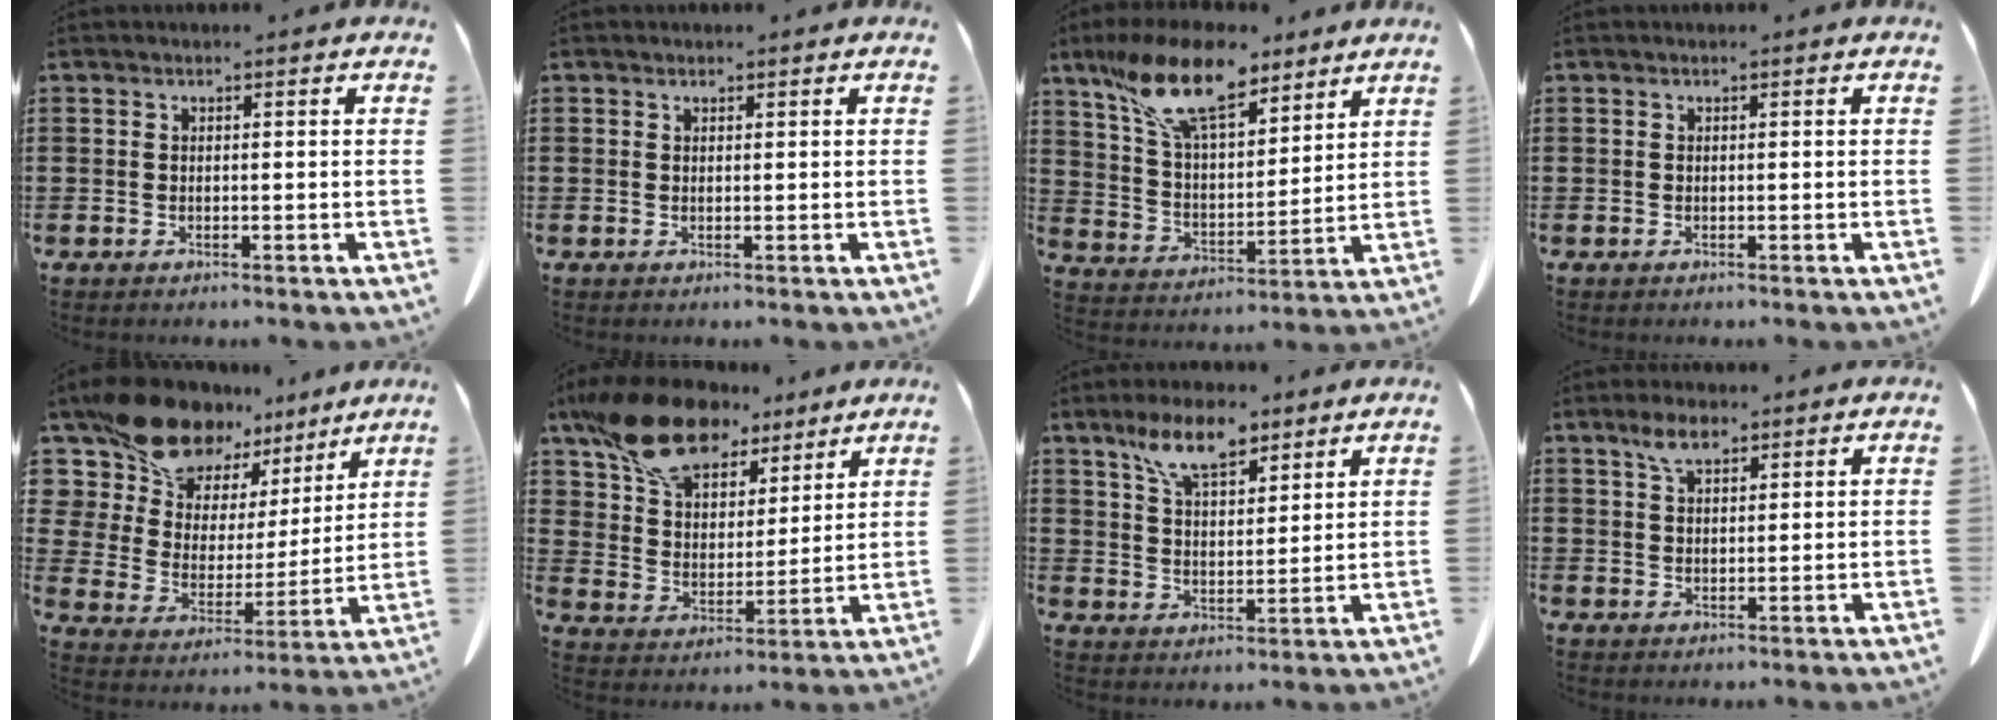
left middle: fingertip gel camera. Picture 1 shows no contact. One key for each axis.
{"total": 0.9, "fx": 0.7, "fy": 0.5, "fz": 0.0, "tx": -0.003, "ty": 0.000, "tz": 0.015}
{"total": 14.3, "fx": 9.8, "fy": 5.3, "fz": 9.0, "tx": -0.198, "ty": -0.025, "tz": 0.176}
{"total": 0.0}
{"total": 14.7, "fx": 12.4, "fy": 7.1, "fz": 3.4, "tx": -0.116, "ty": -0.088, "tz": 0.226}
{"total": 15.0, "fx": 11.5, "fy": 6.9, "fz": 6.8, "tx": -0.166, "ty": -0.043, "tz": 0.215}
{"total": 9.0, "fx": 6.5, "fy": 3.5, "fz": 5.1, "tx": -0.111, "ty": -0.009, "tz": 0.118}
{"total": 4.8, "fx": 3.1, "fy": 2.0, "fz": 3.0, "tx": -0.066, "ty": 0.005, "tz": 0.057}